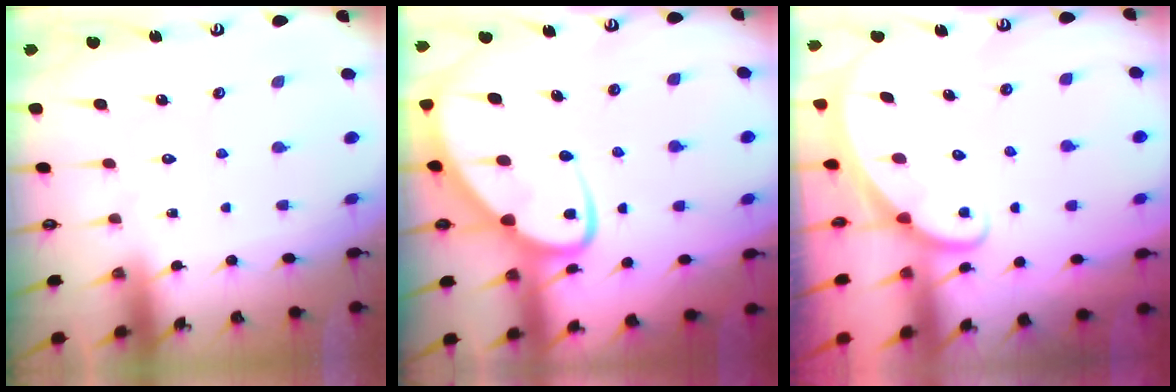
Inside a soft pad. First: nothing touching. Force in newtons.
{"total": 10.1, "press": 10.1, "slide": 0.9}
{"total": 1.9, "press": 1.9, "slide": 0.1}